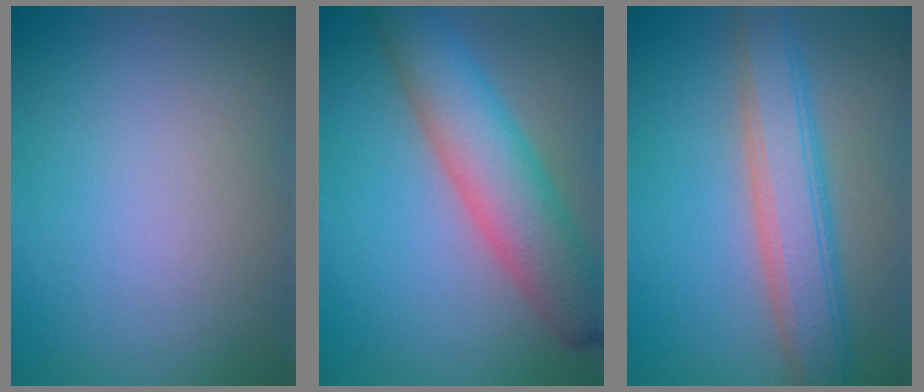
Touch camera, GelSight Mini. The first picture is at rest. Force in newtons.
{"total": 7.5, "press": 7.5, "slide": 0.3}
{"total": 5.9, "press": 5.9, "slide": 0.1}